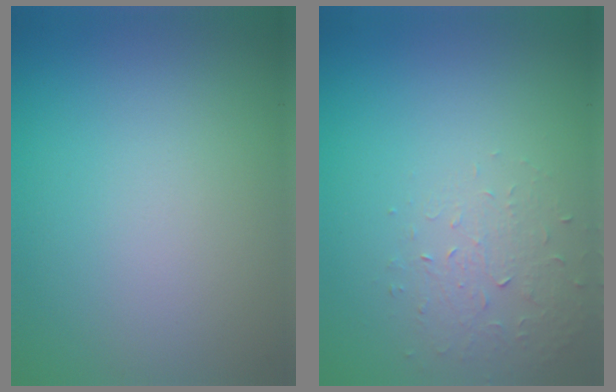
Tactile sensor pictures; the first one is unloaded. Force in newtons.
{"total": 1.4, "press": 0.7, "slide": 1.2}